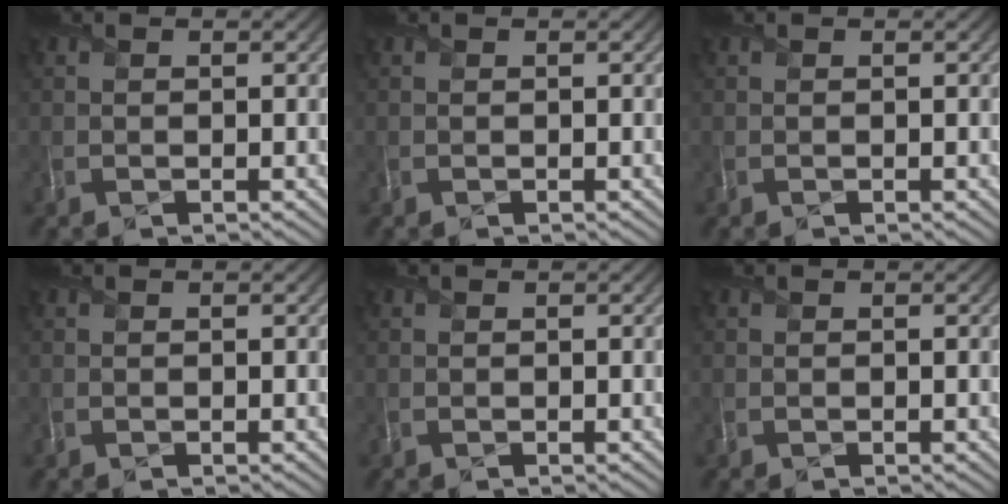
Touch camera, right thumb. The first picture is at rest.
{"total": 0.0}
{"total": 0.0}
{"total": 0.0}
{"total": 0.0}
{"total": 0.0}